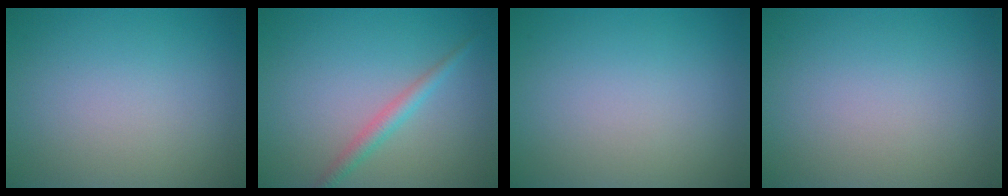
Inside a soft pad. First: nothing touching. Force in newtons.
{"total": 2.0, "press": 2.0, "slide": 0.0}
{"total": 0.0}
{"total": 0.0}